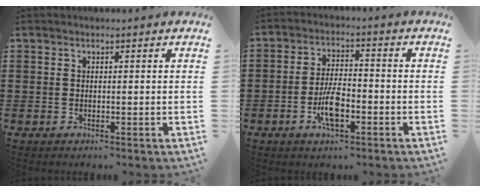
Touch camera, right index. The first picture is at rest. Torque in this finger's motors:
{"motor_torque": [2.14, 0.00, 0.78, 0.08]}